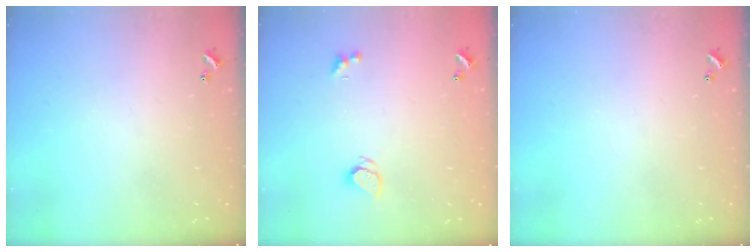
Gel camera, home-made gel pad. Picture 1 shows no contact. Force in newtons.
{"total": 1.7, "press": 1.7, "slide": 0.2}
{"total": 0.0}